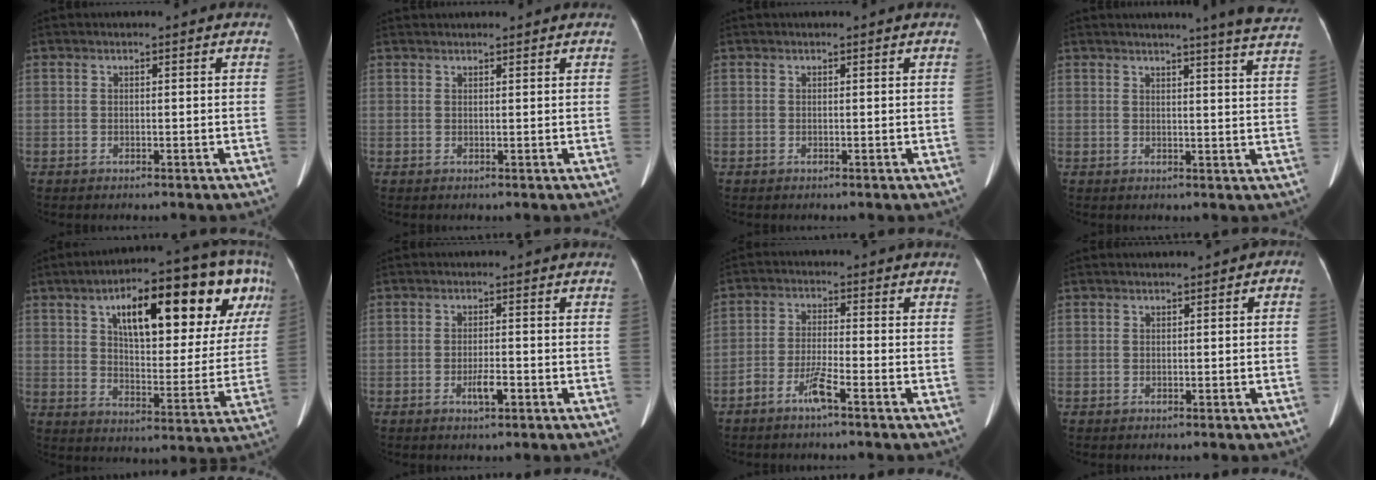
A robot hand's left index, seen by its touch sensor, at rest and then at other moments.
{"total": 4.6, "force": [4.3, 0.7, 1.5], "torque": [-0.017, 0.033, 0.055]}
{"total": 1.0, "force": [0.9, 0.1, 0.4], "torque": [-0.008, 0.014, 0.012]}
{"total": 11.3, "force": [10.3, -1.2, 4.4], "torque": [-0.050, -0.050, 0.098]}
{"total": 23.1, "force": [10.5, 7.5, 19.1], "torque": [-0.260, 0.046, 0.152]}
{"total": 2.5, "force": [-1.9, 0.3, 1.7], "torque": [-0.030, -0.017, -0.027]}
{"total": 4.4, "force": [-3.5, -0.1, 2.6], "torque": [-0.056, -0.016, -0.065]}
{"total": 1.0, "force": [-0.1, 0.6, 0.8], "torque": [-0.007, 0.013, 0.000]}